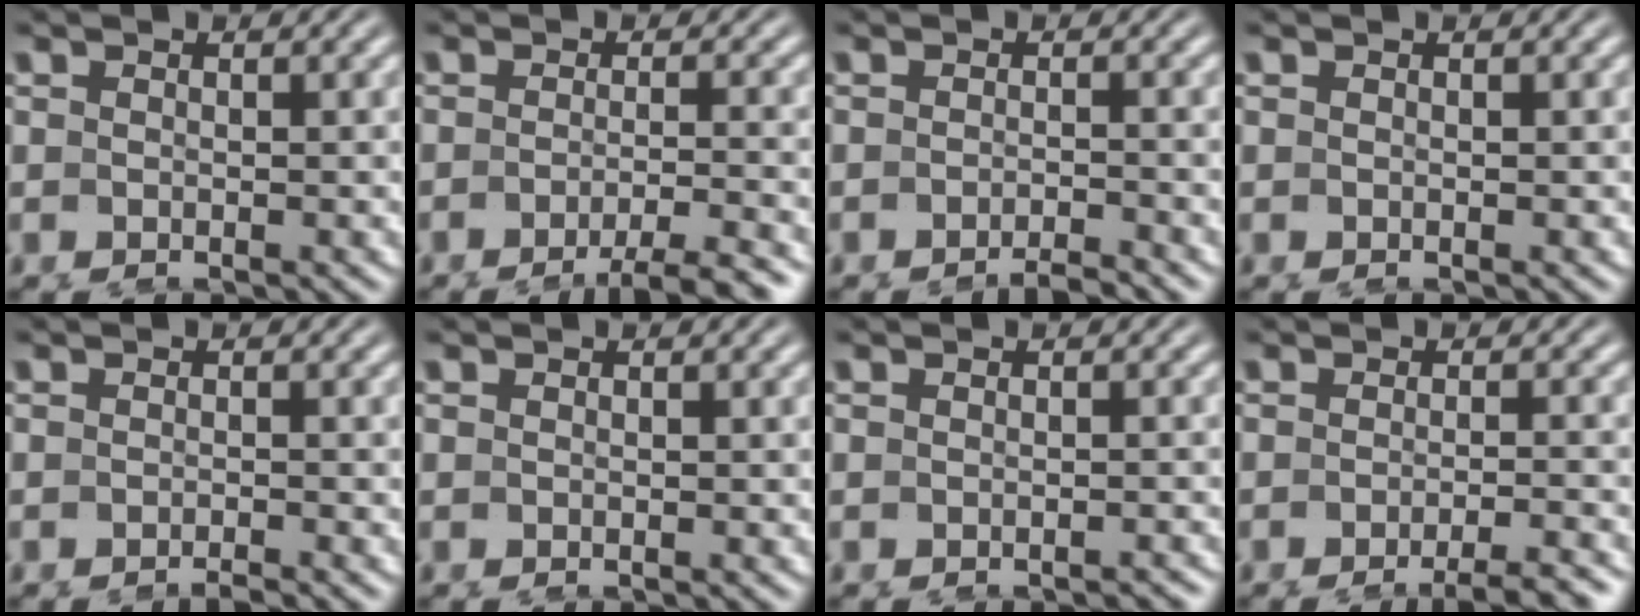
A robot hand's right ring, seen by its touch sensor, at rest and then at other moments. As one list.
[{"total": 4.5, "force": [-3.6, 0.3, 2.7], "torque": [-0.027, -0.003, -0.057]}, {"total": 2.0, "force": [-1.9, -0.3, 0.5], "torque": [-0.005, -0.003, -0.033]}, {"total": 0.0}, {"total": 1.1, "force": [-1.1, -0.3, 0.2], "torque": [-0.002, -0.001, -0.018]}, {"total": 0.0}, {"total": 1.1, "force": [-1.1, 0.1, 0.1], "torque": [-0.005, -0.003, -0.013]}, {"total": 3.7, "force": [-3.1, 0.2, 2.0], "torque": [-0.018, 0.002, -0.051]}]